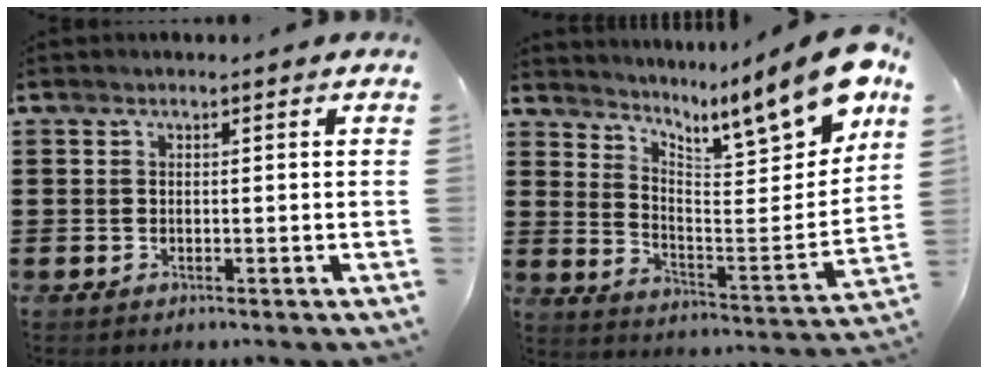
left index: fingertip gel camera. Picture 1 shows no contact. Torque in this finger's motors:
{"motor_torque": [1.82, -0.32, 0.76, 0.21]}